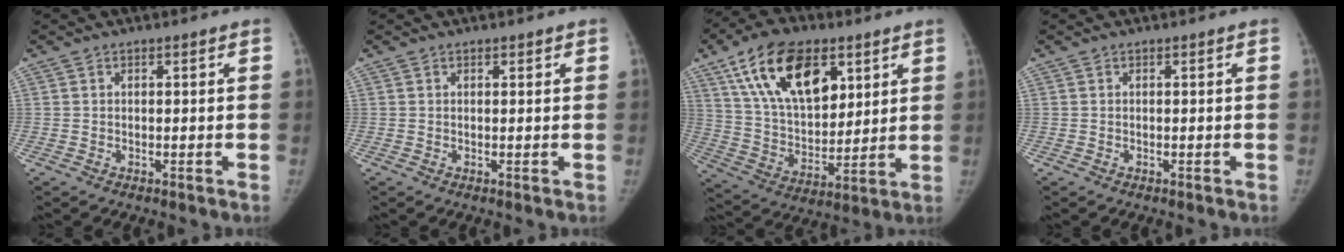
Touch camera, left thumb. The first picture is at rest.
{"total": 0.9, "force": [0.7, 0.5, 0.4], "torque": [-0.002, -0.003, 0.007]}
{"total": 20.8, "force": [10.2, 11.5, 14.0], "torque": [-0.210, -0.036, 0.185]}
{"total": 0.0}